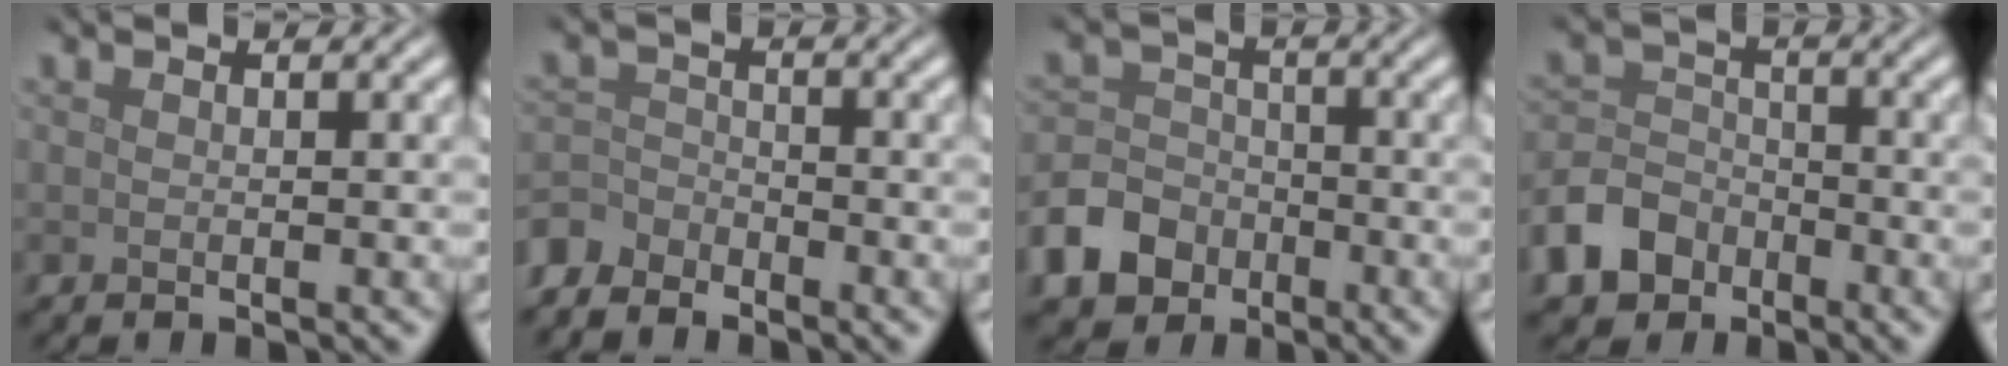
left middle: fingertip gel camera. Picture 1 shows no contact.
{"total": 3.0, "force": [-2.8, 1.2, 0.2], "torque": [0.001, -0.005, -0.065]}
{"total": 6.3, "force": [-3.6, 4.8, 1.9], "torque": [-0.034, -0.008, -0.085]}
{"total": 5.0, "force": [-3.0, 3.6, 1.7], "torque": [-0.033, 0.000, -0.069]}